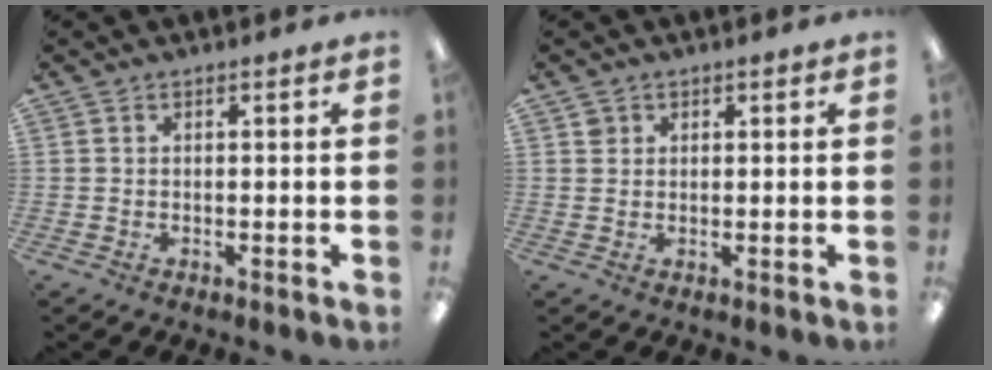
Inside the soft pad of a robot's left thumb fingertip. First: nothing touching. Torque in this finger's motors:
{"motor_torque": [0.11, 0.06, 0.12, -0.02, 0.00]}